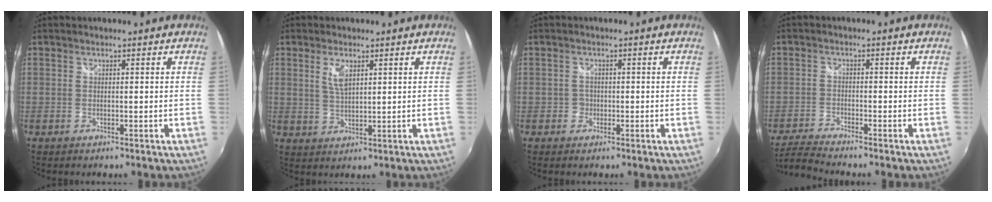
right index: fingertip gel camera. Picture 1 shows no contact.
{"total": 4.0, "force": [1.8, 1.6, 3.2], "torque": [-0.058, -0.002, 0.034]}
{"total": 1.8, "force": [-0.8, 1.7, 0.1], "torque": [-0.001, 0.001, -0.012]}
{"total": 5.4, "force": [-5.1, -0.4, 1.5], "torque": [-0.049, -0.017, -0.102]}